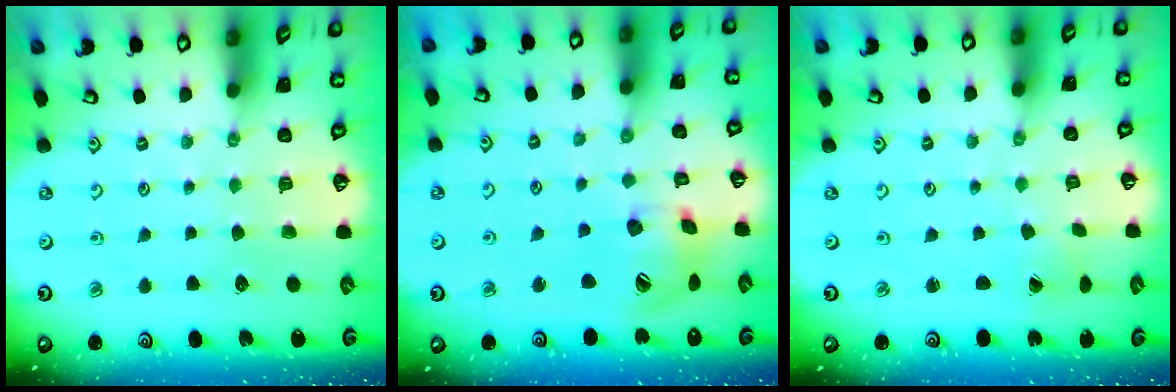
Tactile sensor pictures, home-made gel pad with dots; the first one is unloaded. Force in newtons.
{"total": 14.9, "press": 14.7, "slide": 2.5}
{"total": 0.8, "press": 0.8, "slide": 0.0}